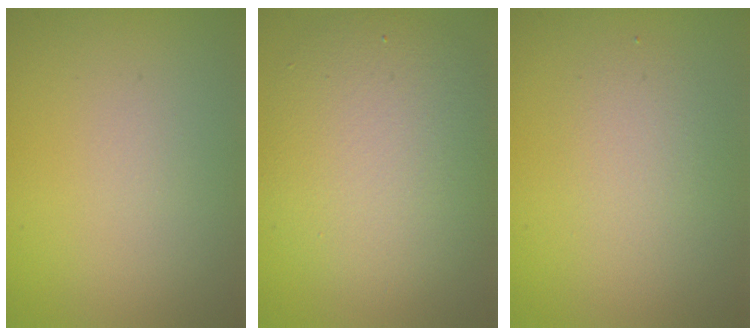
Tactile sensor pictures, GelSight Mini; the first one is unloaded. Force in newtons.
{"total": 6.6, "press": 6.6, "slide": 0.3}
{"total": 1.9, "press": 1.9, "slide": 0.0}